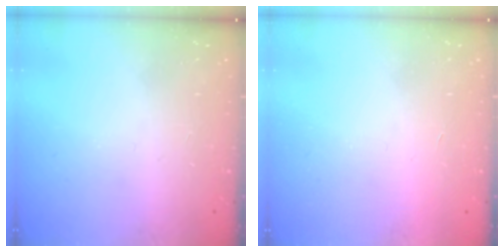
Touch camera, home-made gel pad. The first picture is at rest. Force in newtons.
{"total": 1.6, "press": 1.6, "slide": 0.1}